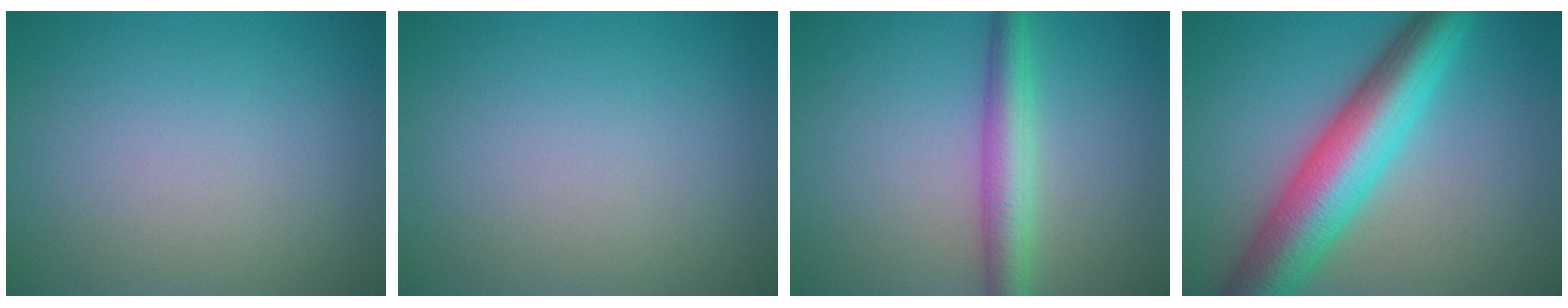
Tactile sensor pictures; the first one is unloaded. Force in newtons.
{"total": 0.0}
{"total": 4.0, "press": 4.0, "slide": 0.0}
{"total": 9.4, "press": 9.4, "slide": 0.2}